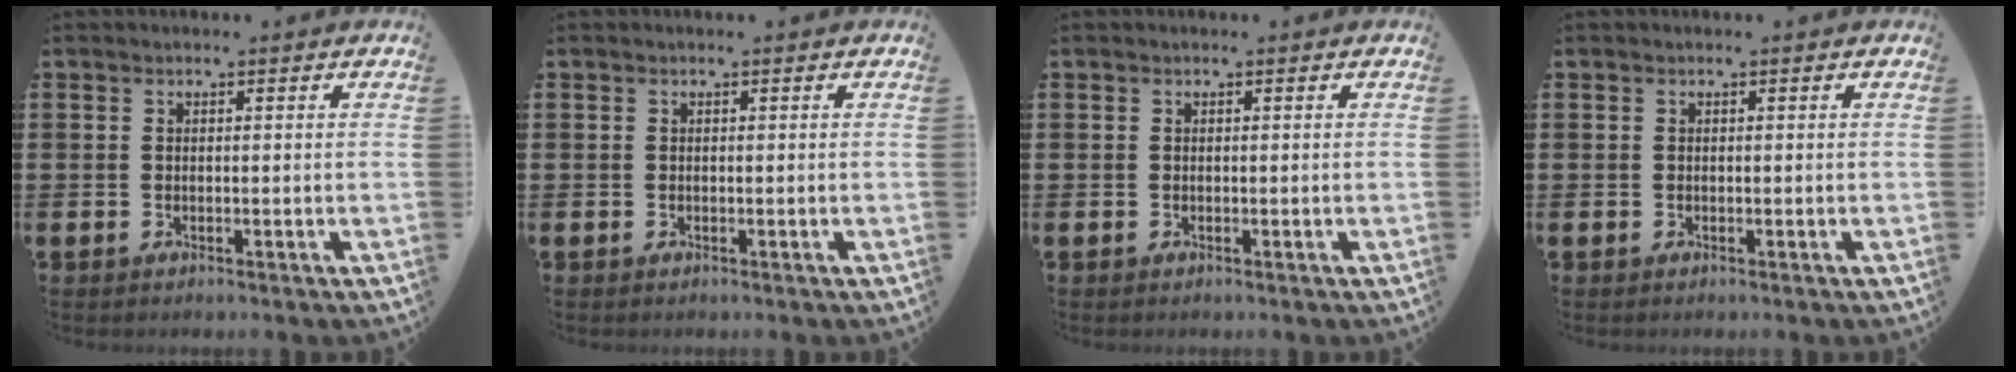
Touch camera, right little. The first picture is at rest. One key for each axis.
{"total": 0.0}
{"total": 0.0}
{"total": 0.0}